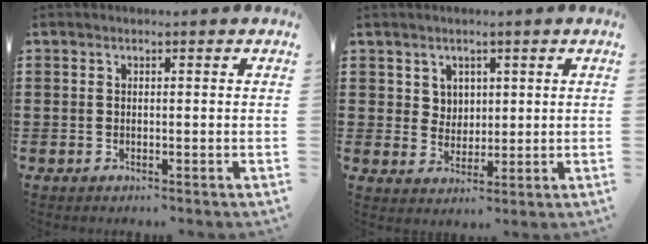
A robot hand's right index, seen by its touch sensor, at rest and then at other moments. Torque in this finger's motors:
{"motor_torque": [-0.48, 0.76, 0.02, -0.01]}